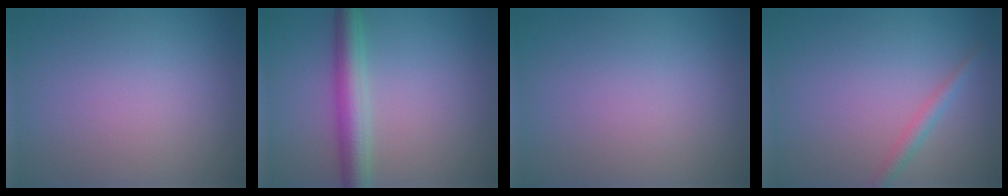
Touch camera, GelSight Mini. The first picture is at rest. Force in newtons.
{"total": 4.4, "press": 4.4, "slide": 0.1}
{"total": 0.0}
{"total": 1.4, "press": 1.4, "slide": 0.1}